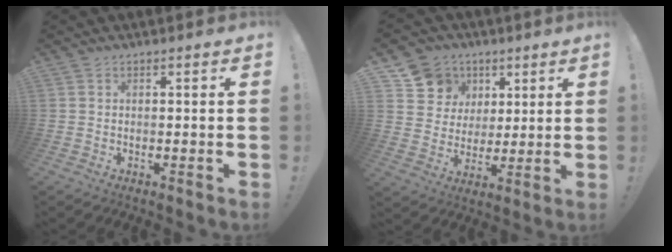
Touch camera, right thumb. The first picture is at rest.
{"total": 10.7, "force": [4.4, 9.6, 1.8], "torque": [-0.030, -0.020, 0.095]}